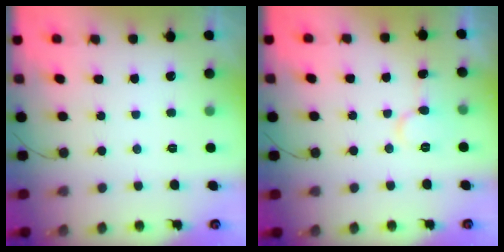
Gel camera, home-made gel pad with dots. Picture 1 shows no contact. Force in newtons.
{"total": 6.5, "press": 6.5, "slide": 0.5}